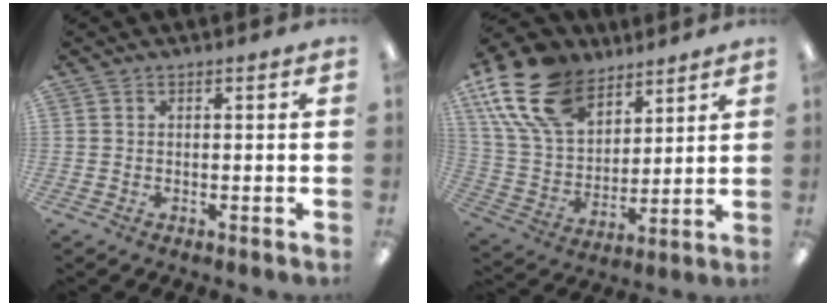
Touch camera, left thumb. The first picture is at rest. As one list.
[{"total": 19.4, "force": [12.1, 11.5, 9.9], "torque": [-0.218, -0.051, 0.228]}]